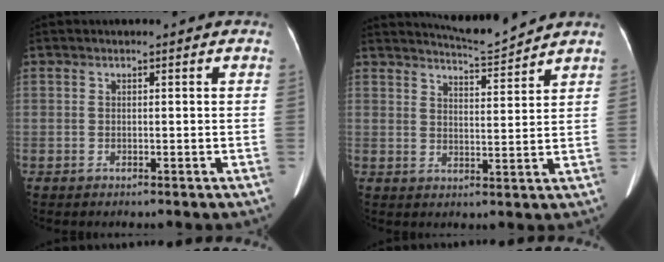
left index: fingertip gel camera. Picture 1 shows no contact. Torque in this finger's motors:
{"motor_torque": [0.40, -0.74, -0.02, 0.01]}